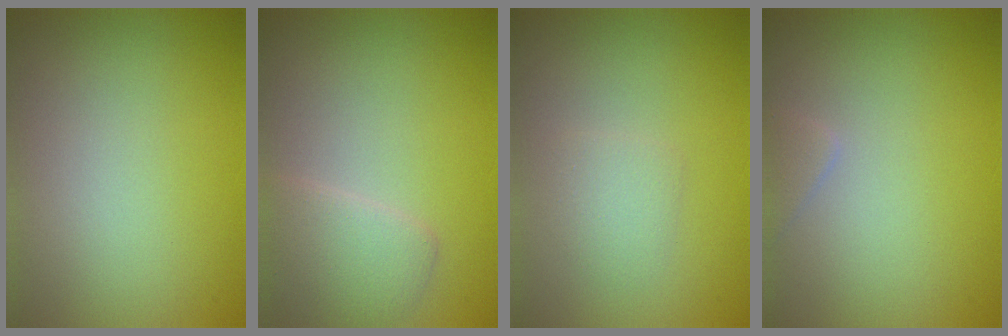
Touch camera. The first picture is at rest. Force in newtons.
{"total": 2.7, "press": 2.7, "slide": 0.1}
{"total": 1.6, "press": 1.6, "slide": 0.1}
{"total": 0.8, "press": 0.8, "slide": 0.0}